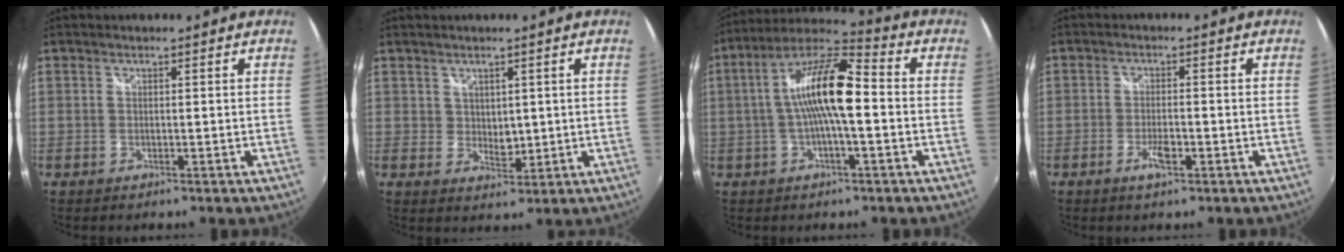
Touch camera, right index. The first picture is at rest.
{"total": 3.1, "force": [1.3, 2.4, 1.4], "torque": [-0.017, -0.002, 0.027]}
{"total": 13.8, "force": [-0.3, 3.3, 13.4], "torque": [-0.249, 0.021, -0.014]}
{"total": 3.6, "force": [-1.7, 1.1, 3.0], "torque": [-0.064, -0.003, -0.033]}